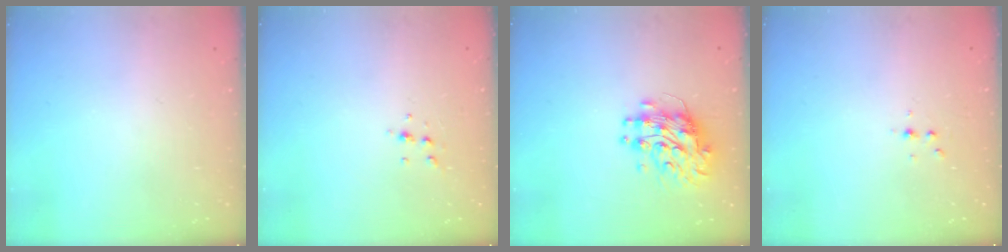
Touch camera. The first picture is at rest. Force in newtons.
{"total": 4.5, "press": 4.3, "slide": 1.3}
{"total": 9.9, "press": 9.9, "slide": 0.9}
{"total": 4.0, "press": 3.6, "slide": 1.8}